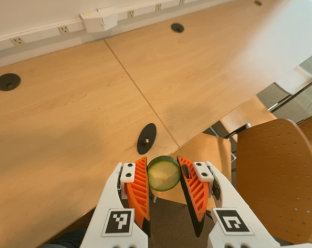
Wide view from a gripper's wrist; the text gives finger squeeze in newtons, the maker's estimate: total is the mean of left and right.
{"total": 8.7, "left": 9.0, "right": 8.4}